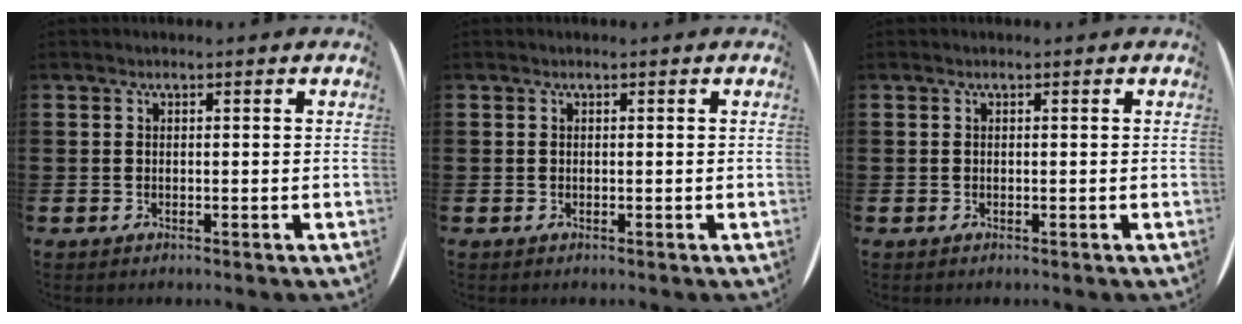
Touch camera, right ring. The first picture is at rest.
{"total": 0.0}
{"total": 0.0}